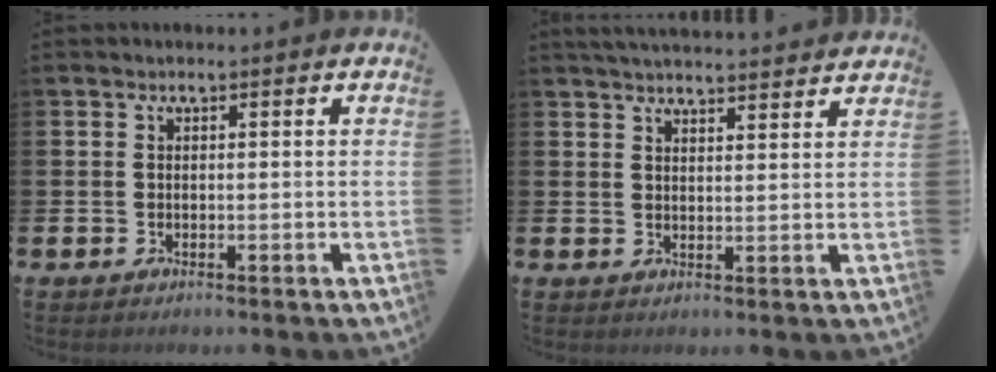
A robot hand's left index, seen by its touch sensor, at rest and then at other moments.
{"total": 3.7, "force": [3.7, 0.0, 0.2], "torque": [-0.013, -0.020, 0.067]}